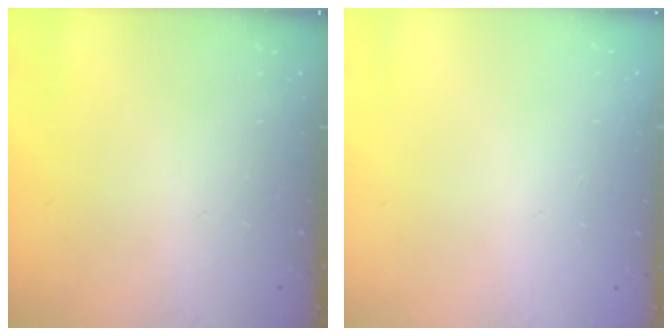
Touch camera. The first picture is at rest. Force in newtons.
{"total": 0.0}